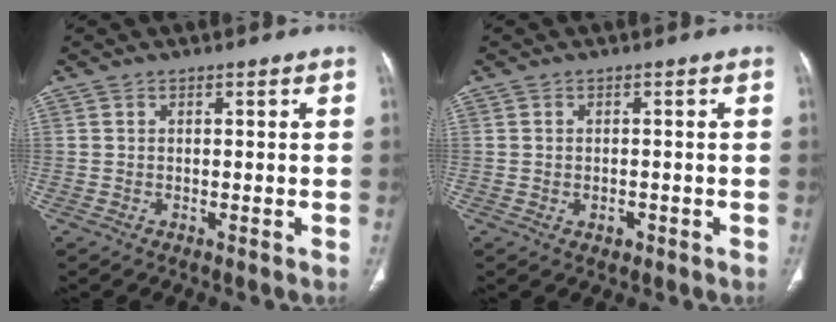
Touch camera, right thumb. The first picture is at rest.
{"total": 1.4, "force": [-0.5, 1.1, 0.8], "torque": [-0.011, 0.006, -0.005]}